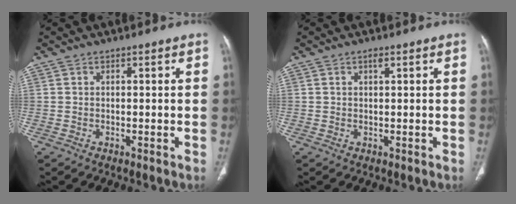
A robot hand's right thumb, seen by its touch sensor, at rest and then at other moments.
{"total": 1.1, "force": [0.6, 0.4, 0.9], "torque": [-0.015, 0.000, 0.011]}